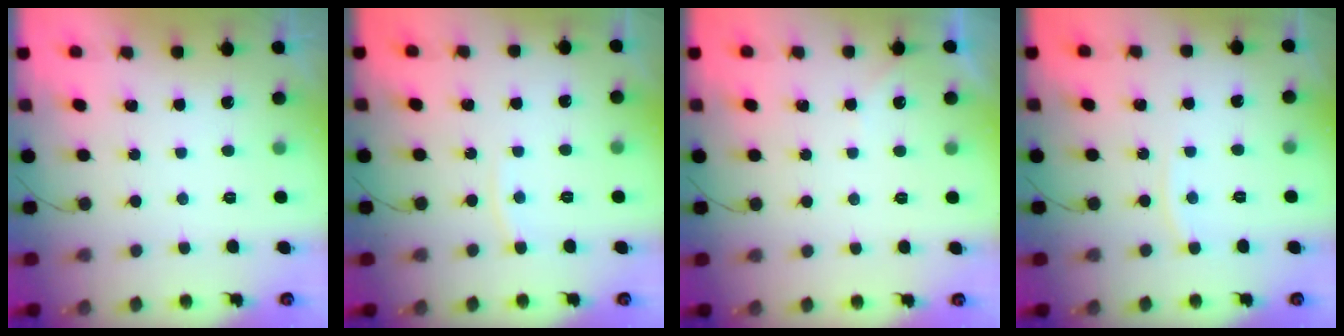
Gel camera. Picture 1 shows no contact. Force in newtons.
{"total": 3.3, "press": 3.3, "slide": 0.4}
{"total": 2.2, "press": 2.2, "slide": 0.3}
{"total": 3.4, "press": 3.4, "slide": 0.3}